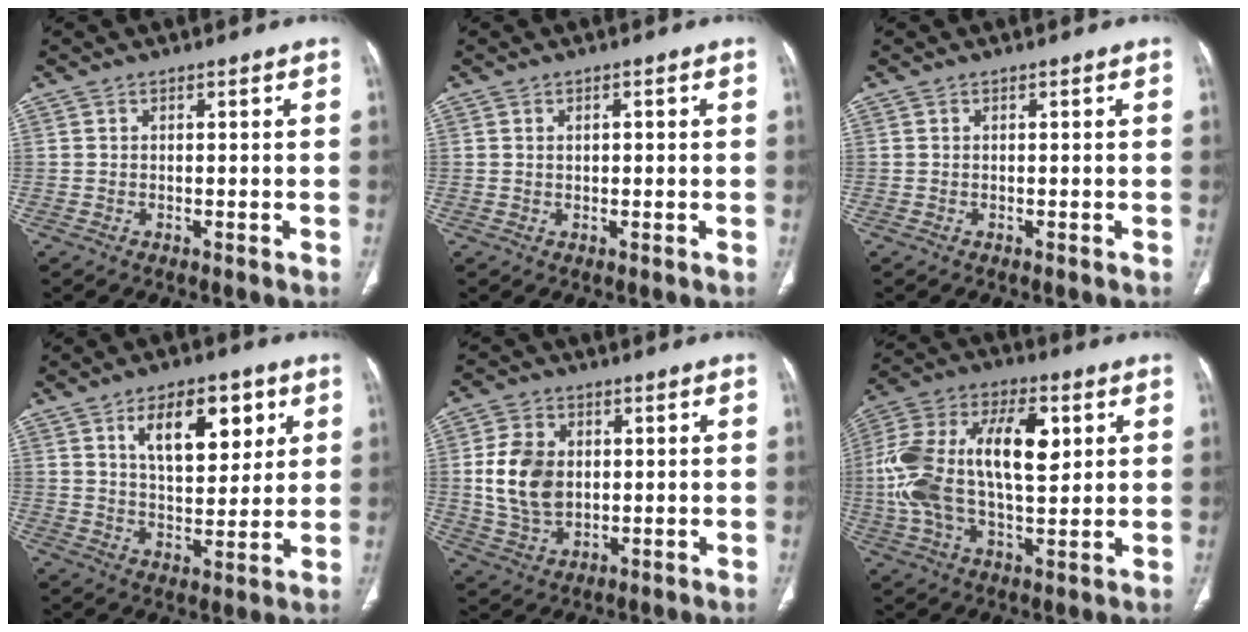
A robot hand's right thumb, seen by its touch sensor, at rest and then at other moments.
{"total": 1.2, "force": [0.3, 0.8, 0.9], "torque": [-0.017, 0.004, 0.006]}
{"total": 0.0}
{"total": 13.5, "force": [5.8, 7.0, 10.0], "torque": [-0.113, -0.025, 0.096]}
{"total": 10.7, "force": [1.0, 7.7, 7.3], "torque": [-0.126, -0.004, 0.026]}
{"total": 22.0, "force": [3.3, 11.2, 18.6], "torque": [-0.355, 0.015, 0.051]}